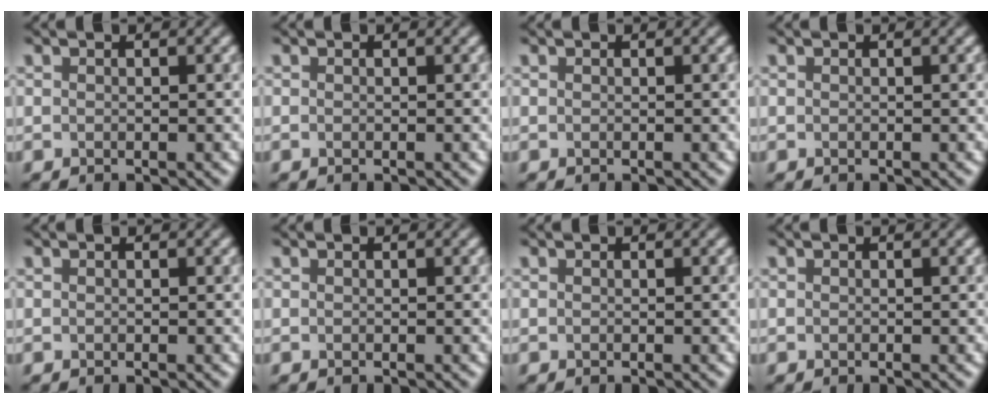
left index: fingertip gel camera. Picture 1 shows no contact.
{"total": 0.0}
{"total": 0.0}
{"total": 0.0}
{"total": 0.0}
{"total": 0.0}
{"total": 0.0}
{"total": 0.0}